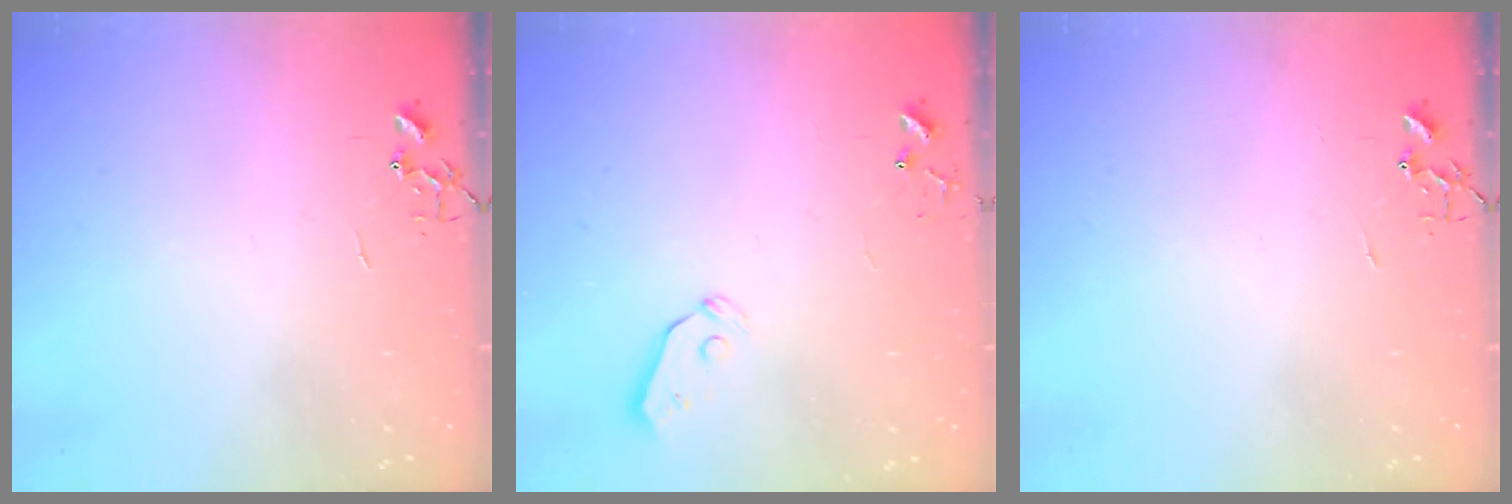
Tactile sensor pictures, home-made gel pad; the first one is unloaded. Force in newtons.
{"total": 4.0, "press": 3.9, "slide": 0.8}
{"total": 0.0}